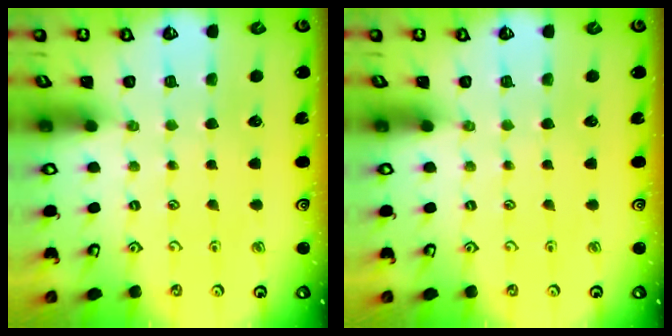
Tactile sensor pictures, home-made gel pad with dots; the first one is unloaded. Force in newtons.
{"total": 0.0}